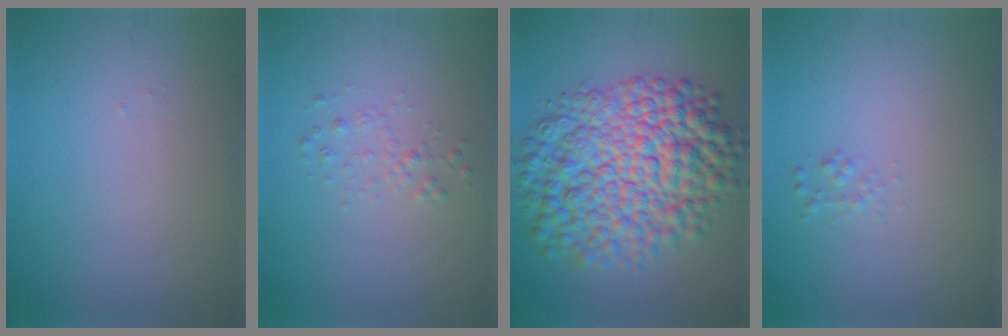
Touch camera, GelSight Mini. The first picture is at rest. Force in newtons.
{"total": 1.1, "press": 1.1, "slide": 0.1}
{"total": 12.0, "press": 11.9, "slide": 0.2}
{"total": 0.7, "press": 0.7, "slide": 0.0}